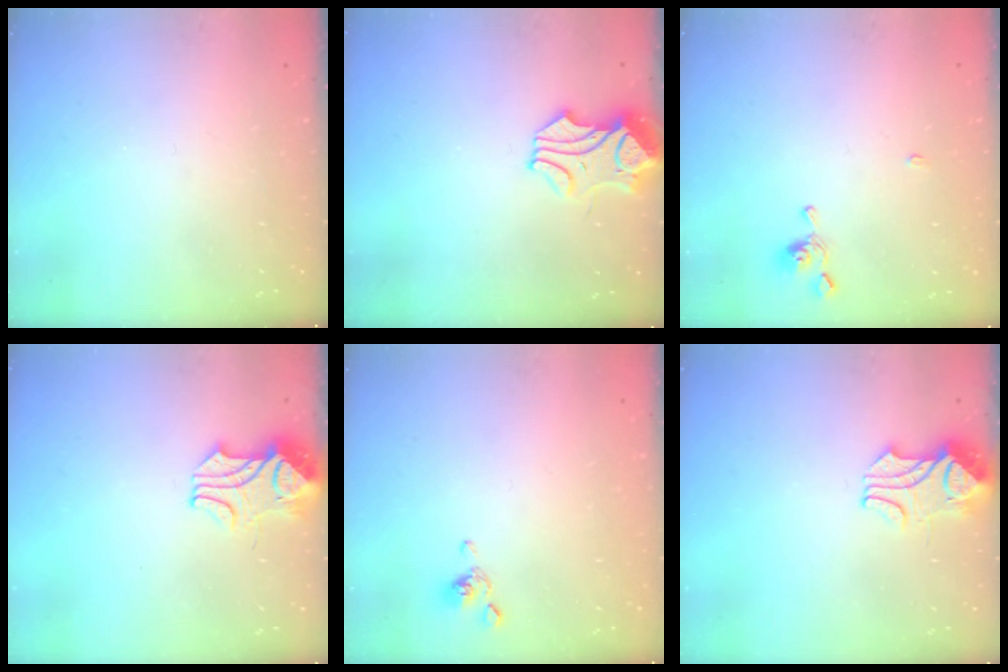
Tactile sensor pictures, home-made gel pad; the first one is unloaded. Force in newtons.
{"total": 1.1, "press": 0.7, "slide": 0.9}
{"total": 2.2, "press": 2.2, "slide": 0.3}
{"total": 2.4, "press": 2.2, "slide": 1.0}
{"total": 2.4, "press": 2.3, "slide": 0.8}
{"total": 2.3, "press": 2.1, "slide": 0.8}